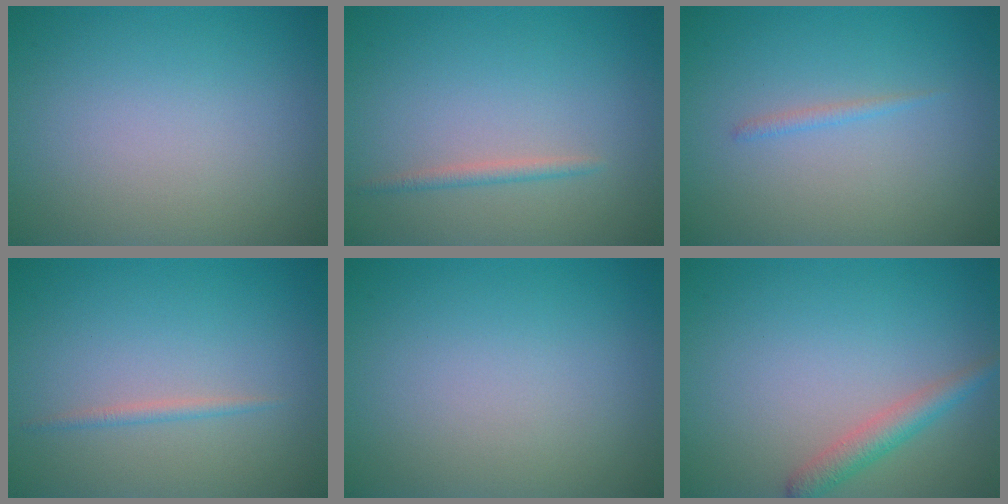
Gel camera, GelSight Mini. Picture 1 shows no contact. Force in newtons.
{"total": 1.1, "press": 1.1, "slide": 0.0}
{"total": 0.7, "press": 0.7, "slide": 0.1}
{"total": 0.9, "press": 0.9, "slide": 0.0}
{"total": 0.0}
{"total": 2.4, "press": 2.4, "slide": 0.1}